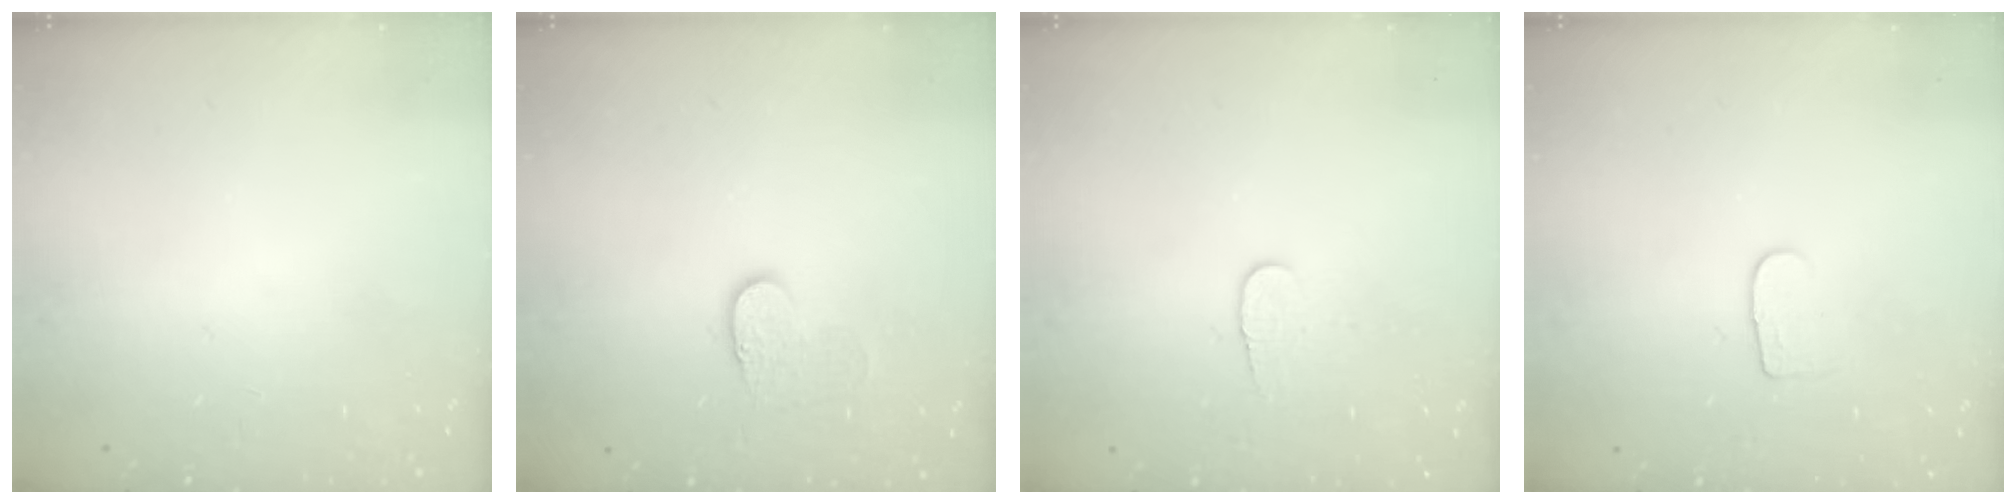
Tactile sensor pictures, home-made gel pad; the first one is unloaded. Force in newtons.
{"total": 6.9, "press": 6.8, "slide": 0.6}
{"total": 5.3, "press": 5.3, "slide": 0.5}
{"total": 4.3, "press": 4.3, "slide": 0.5}